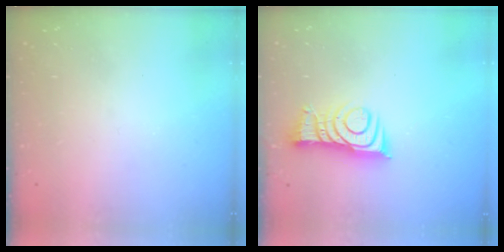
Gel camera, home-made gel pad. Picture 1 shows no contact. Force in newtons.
{"total": 10.0, "press": 9.9, "slide": 1.0}